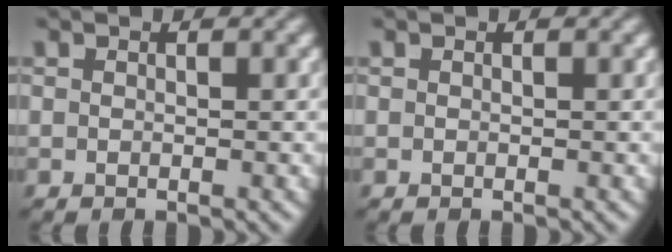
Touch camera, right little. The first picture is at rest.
{"total": 0.0}